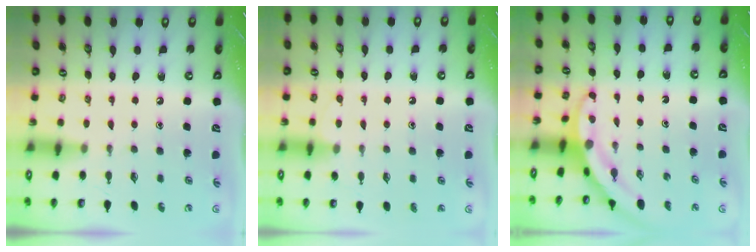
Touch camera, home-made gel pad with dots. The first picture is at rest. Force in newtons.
{"total": 3.7, "press": 3.7, "slide": 0.4}
{"total": 3.3, "press": 3.3, "slide": 0.3}